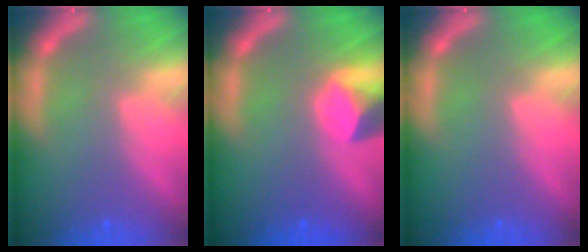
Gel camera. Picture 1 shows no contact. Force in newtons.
{"total": 3.4}
{"total": 0.0}